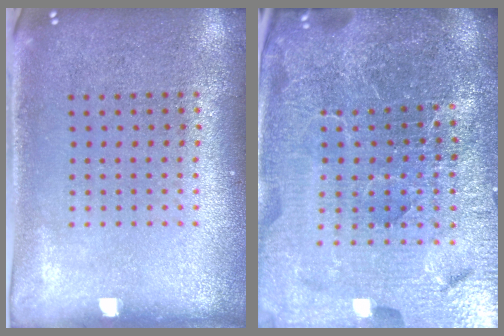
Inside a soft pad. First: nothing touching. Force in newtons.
{"total": 6.5, "press": 5.8, "slide": 3.0}